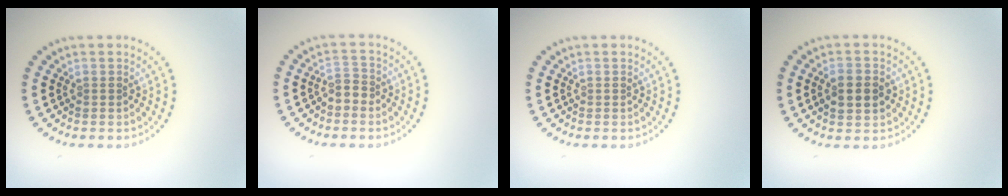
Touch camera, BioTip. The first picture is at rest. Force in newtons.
{"total": 1.4, "press": 1.2, "slide": 0.7}
{"total": 0.0}
{"total": 3.2, "press": 3.2, "slide": 0.1}